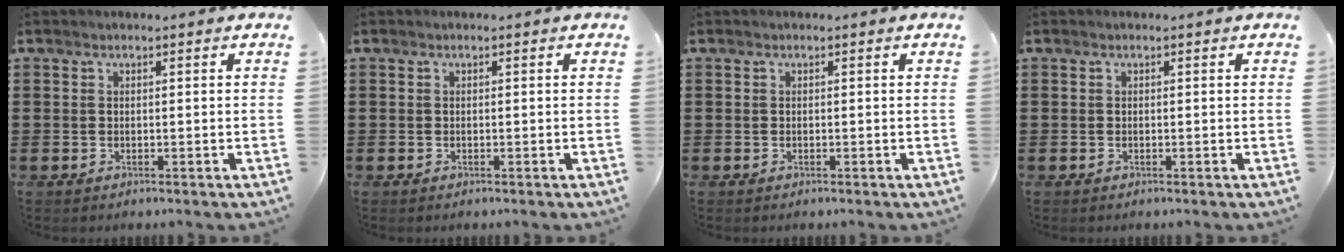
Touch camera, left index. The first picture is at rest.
{"total": 0.0}
{"total": 0.0}
{"total": 0.0}